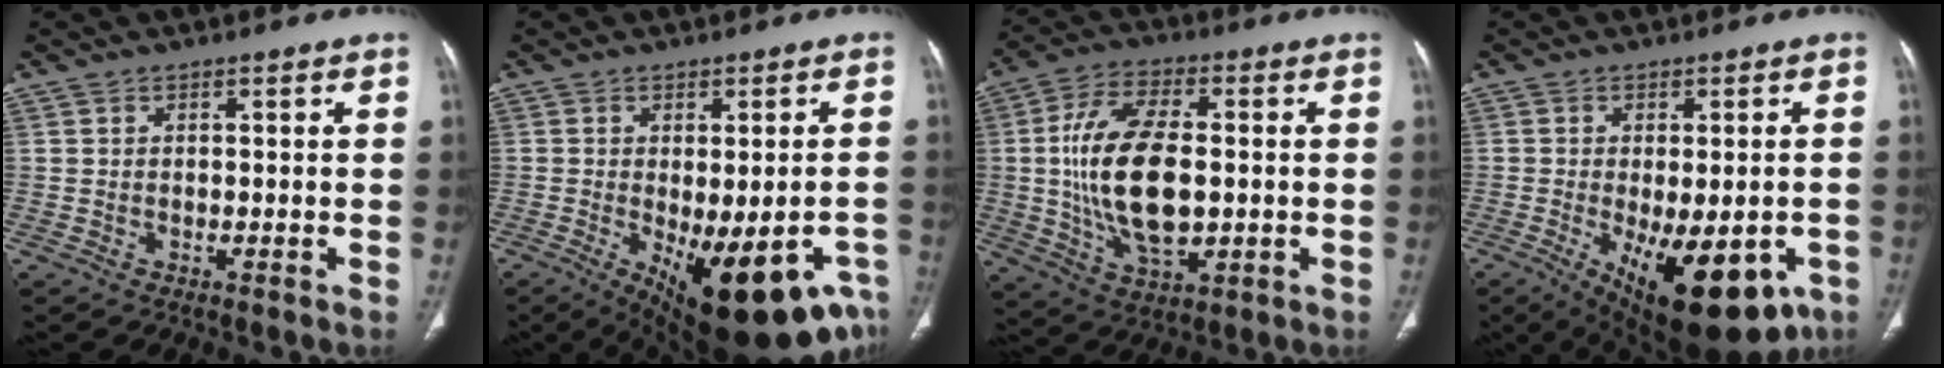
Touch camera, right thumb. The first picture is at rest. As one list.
[{"total": 19.0, "force": [-9.2, 7.3, 14.9], "torque": [-0.149, -0.006, -0.109]}, {"total": 17.7, "force": [-0.1, 9.1, 15.2], "torque": [-0.285, 0.000, 0.003]}, {"total": 18.6, "force": [-7.9, 8.2, 14.7], "torque": [-0.168, -0.010, -0.095]}]